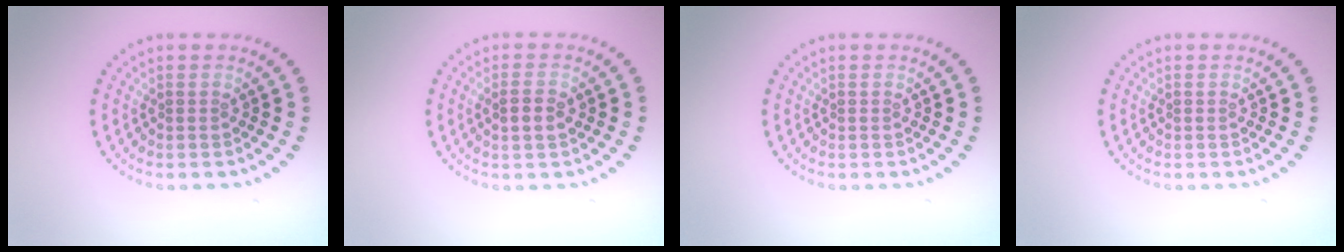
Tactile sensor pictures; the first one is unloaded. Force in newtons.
{"total": 1.8, "press": 1.8, "slide": 0.3}
{"total": 0.0}
{"total": 0.0}